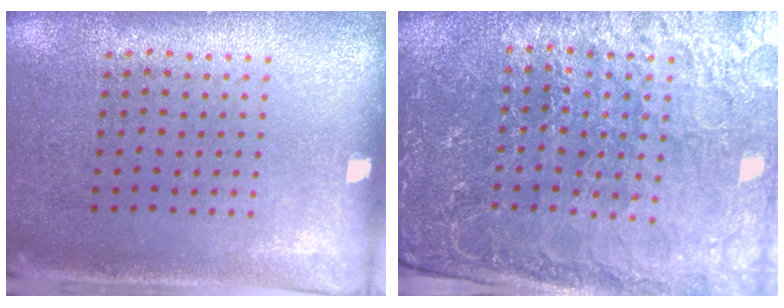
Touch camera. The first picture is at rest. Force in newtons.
{"total": 4.7, "press": 4.4, "slide": 1.7}